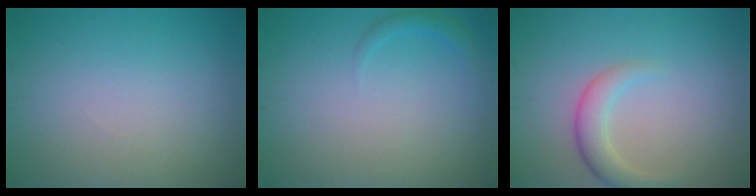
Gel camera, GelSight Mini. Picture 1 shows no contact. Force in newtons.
{"total": 1.2, "press": 1.1, "slide": 0.2}
{"total": 2.8, "press": 2.8, "slide": 0.1}